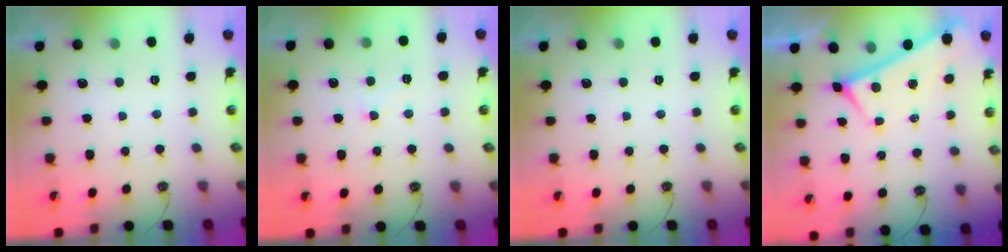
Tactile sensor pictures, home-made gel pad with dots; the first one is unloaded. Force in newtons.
{"total": 1.6, "press": 1.5, "slide": 0.5}
{"total": 0.0}
{"total": 0.0}